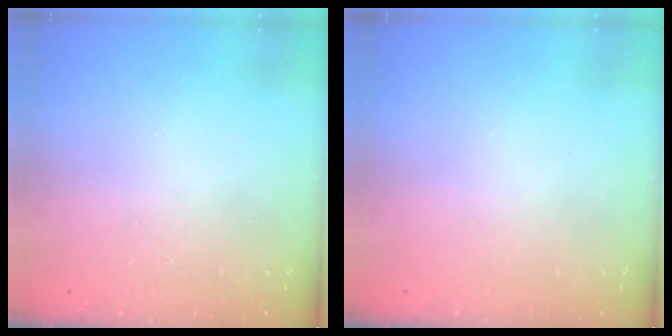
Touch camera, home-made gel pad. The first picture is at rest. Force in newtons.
{"total": 0.0}